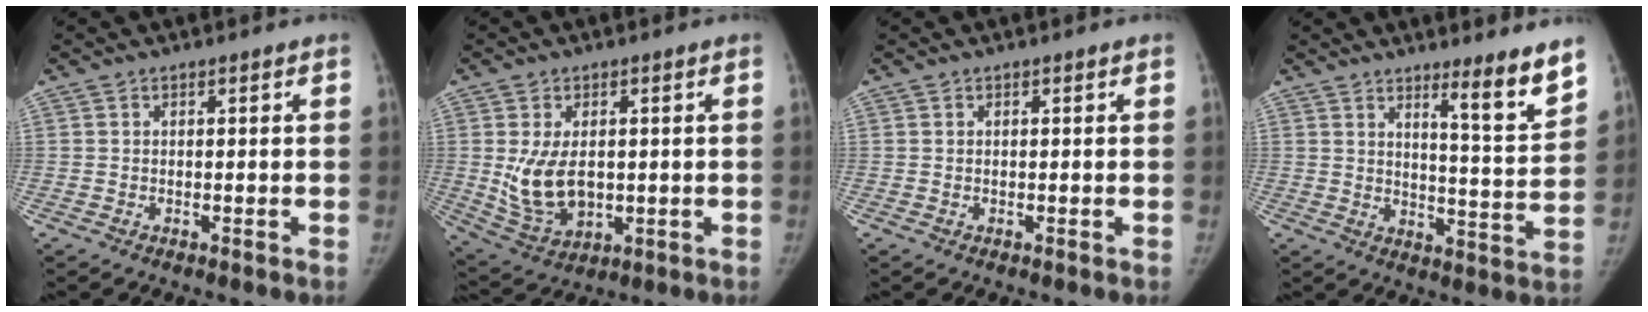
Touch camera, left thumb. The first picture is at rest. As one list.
[{"total": 10.1, "force": [0.2, 6.5, 7.7], "torque": [-0.127, -0.011, 0.022]}, {"total": 0.0}, {"total": 9.4, "force": [6.8, 0.4, 6.6], "torque": [-0.082, -0.063, 0.101]}]